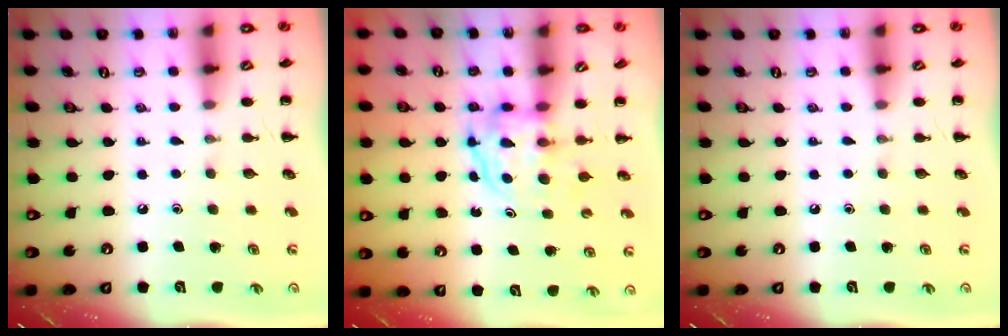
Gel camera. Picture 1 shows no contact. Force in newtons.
{"total": 3.8, "press": 3.8, "slide": 0.3}
{"total": 0.0}